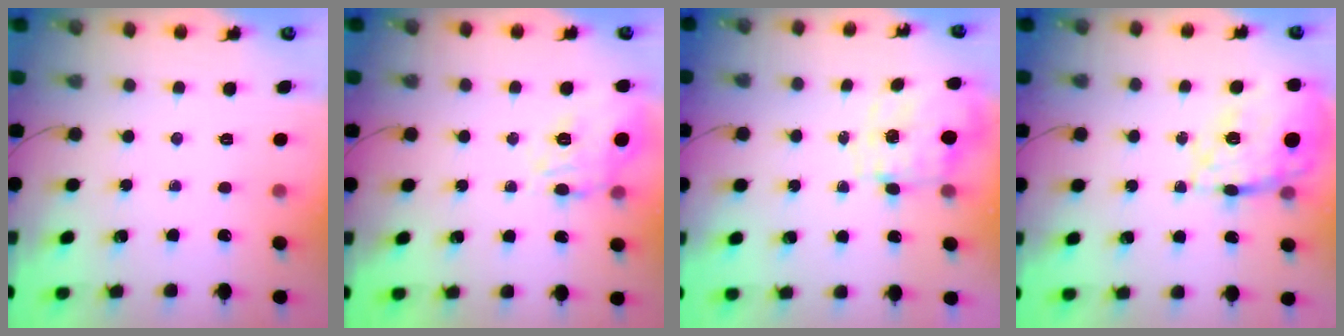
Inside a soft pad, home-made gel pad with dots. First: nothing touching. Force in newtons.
{"total": 13.3, "press": 13.3, "slide": 1.1}
{"total": 2.9, "press": 2.7, "slide": 1.1}
{"total": 25.3, "press": 25.1, "slide": 3.0}